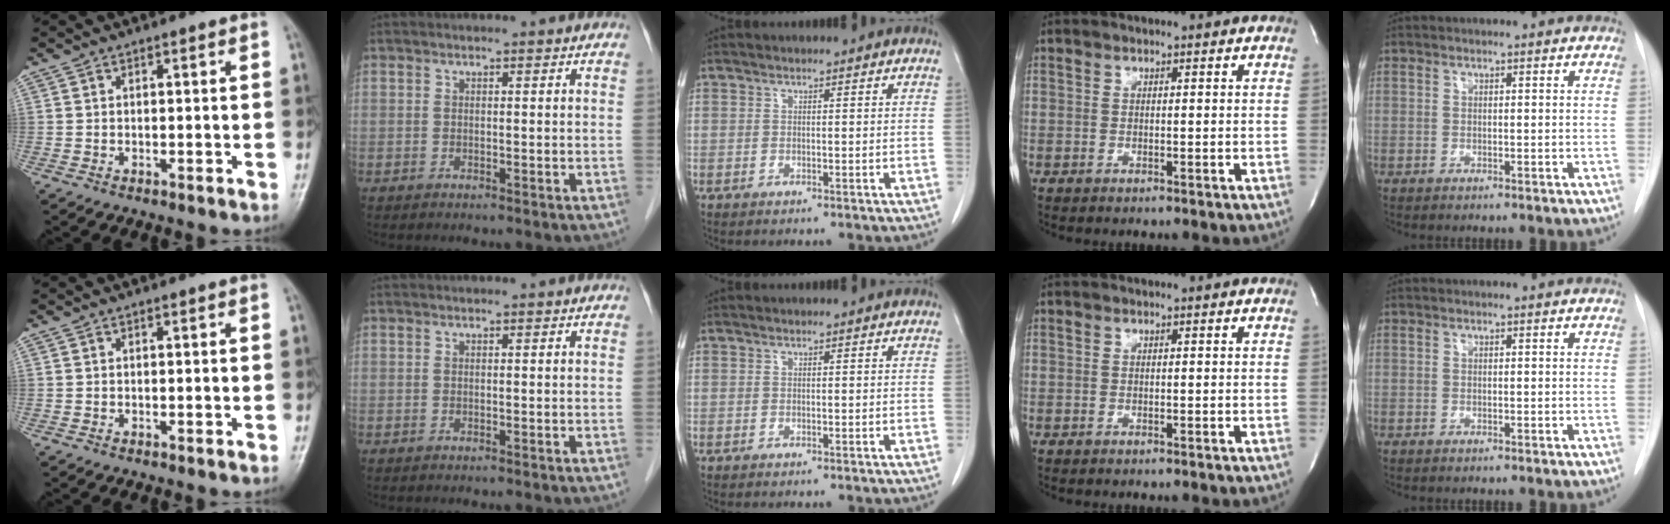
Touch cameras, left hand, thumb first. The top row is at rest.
{}